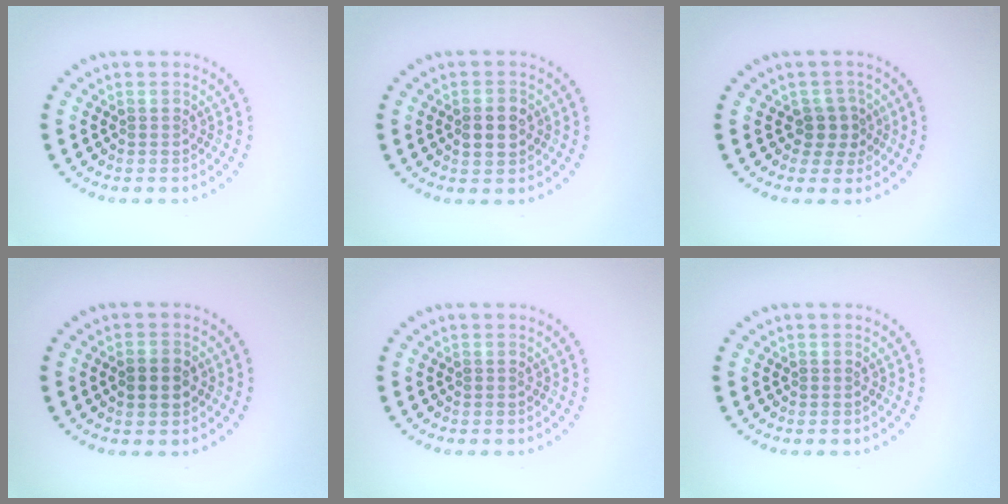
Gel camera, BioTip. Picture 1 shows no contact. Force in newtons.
{"total": 2.2, "press": 2.2, "slide": 0.1}
{"total": 2.2, "press": 1.8, "slide": 1.2}
{"total": 2.9, "press": 2.9, "slide": 0.1}
{"total": 0.0}
{"total": 0.0}